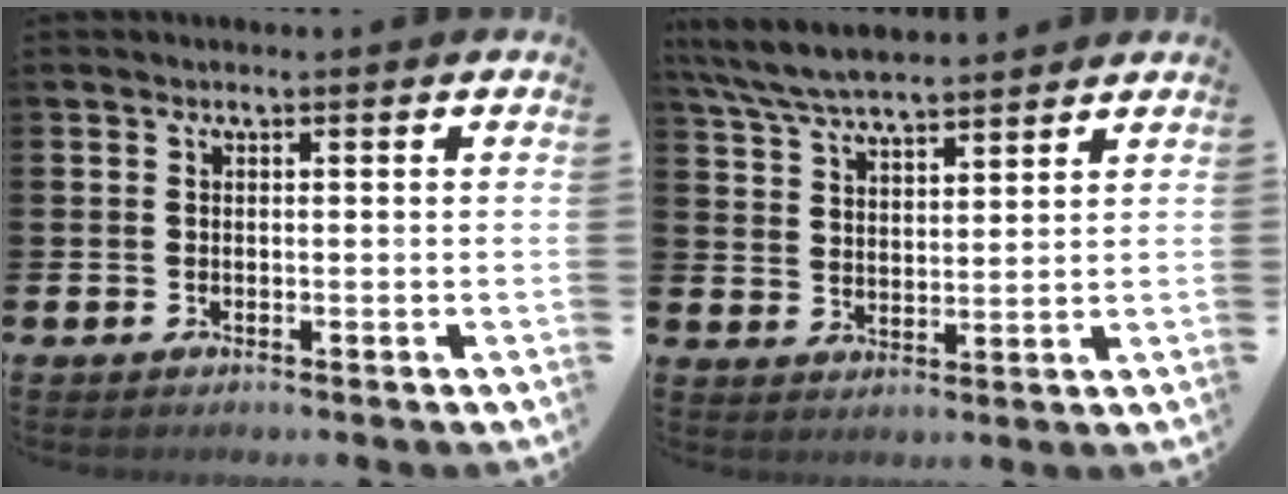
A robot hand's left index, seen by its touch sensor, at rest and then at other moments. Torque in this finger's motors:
{"motor_torque": [0.19, -0.73, 1.04, 0.21]}